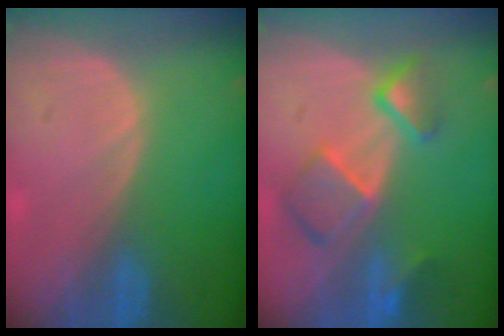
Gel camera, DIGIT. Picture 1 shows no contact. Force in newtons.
{"total": 7.9, "press": 6.8, "slide": 4.1}